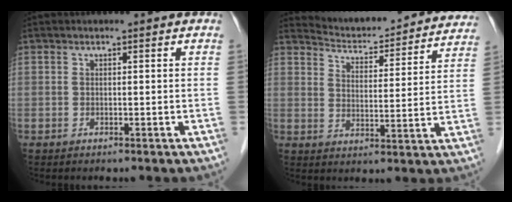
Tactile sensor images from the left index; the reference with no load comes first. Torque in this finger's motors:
{"motor_torque": [0.10, -0.42, -0.06, -0.03]}